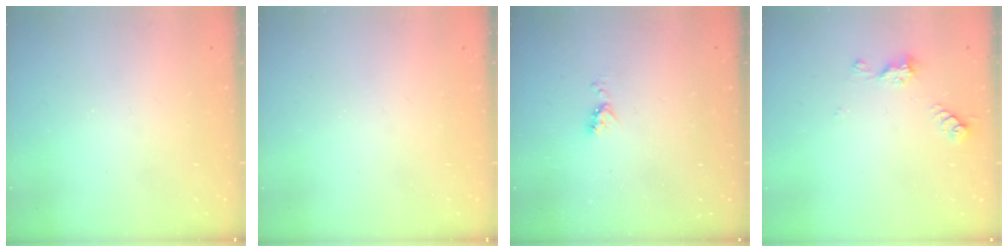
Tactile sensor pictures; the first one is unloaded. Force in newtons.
{"total": 0.0}
{"total": 4.3, "press": 4.3, "slide": 0.7}
{"total": 5.9, "press": 5.9, "slide": 0.9}